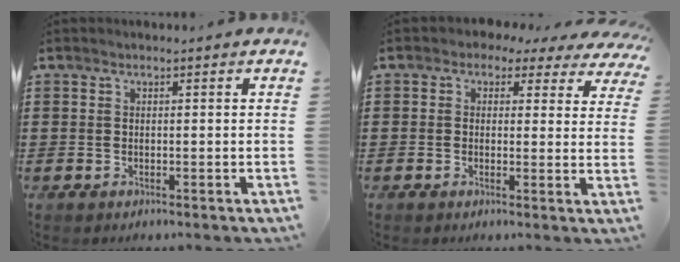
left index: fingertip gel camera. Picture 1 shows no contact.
{"total": 2.1, "force": [1.1, 1.7, 0.6], "torque": [-0.017, -0.003, 0.015]}